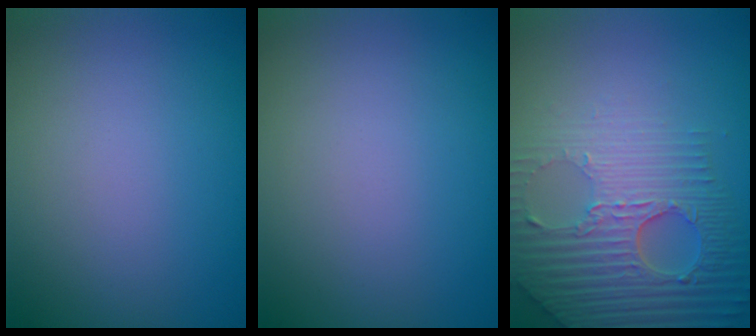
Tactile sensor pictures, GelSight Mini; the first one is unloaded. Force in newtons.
{"total": 0.0}
{"total": 7.8, "press": 5.6, "slide": 5.4}